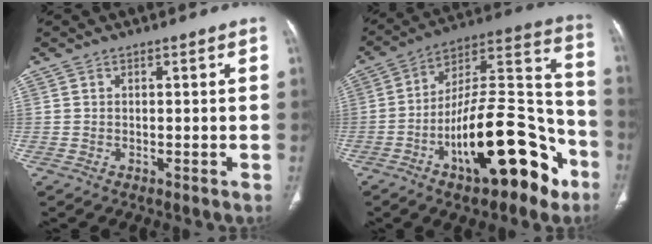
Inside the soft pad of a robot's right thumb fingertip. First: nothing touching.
{"total": 25.1, "force": [-11.4, 9.9, 20.1], "torque": [-0.284, 0.084, -0.179]}